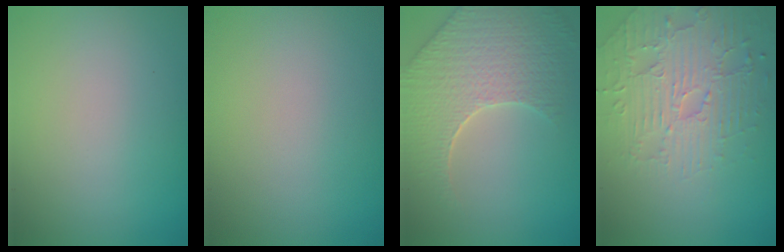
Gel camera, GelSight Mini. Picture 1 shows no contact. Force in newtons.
{"total": 0.0}
{"total": 7.2, "press": 5.6, "slide": 4.6}
{"total": 4.6, "press": 3.9, "slide": 2.5}